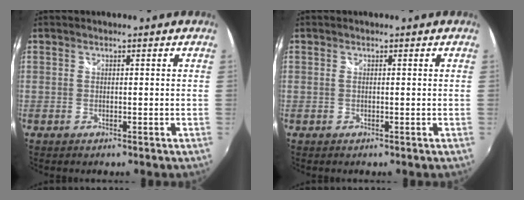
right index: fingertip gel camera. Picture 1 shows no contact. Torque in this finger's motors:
{"motor_torque": [-0.70, -0.17, -0.07, 0.01]}